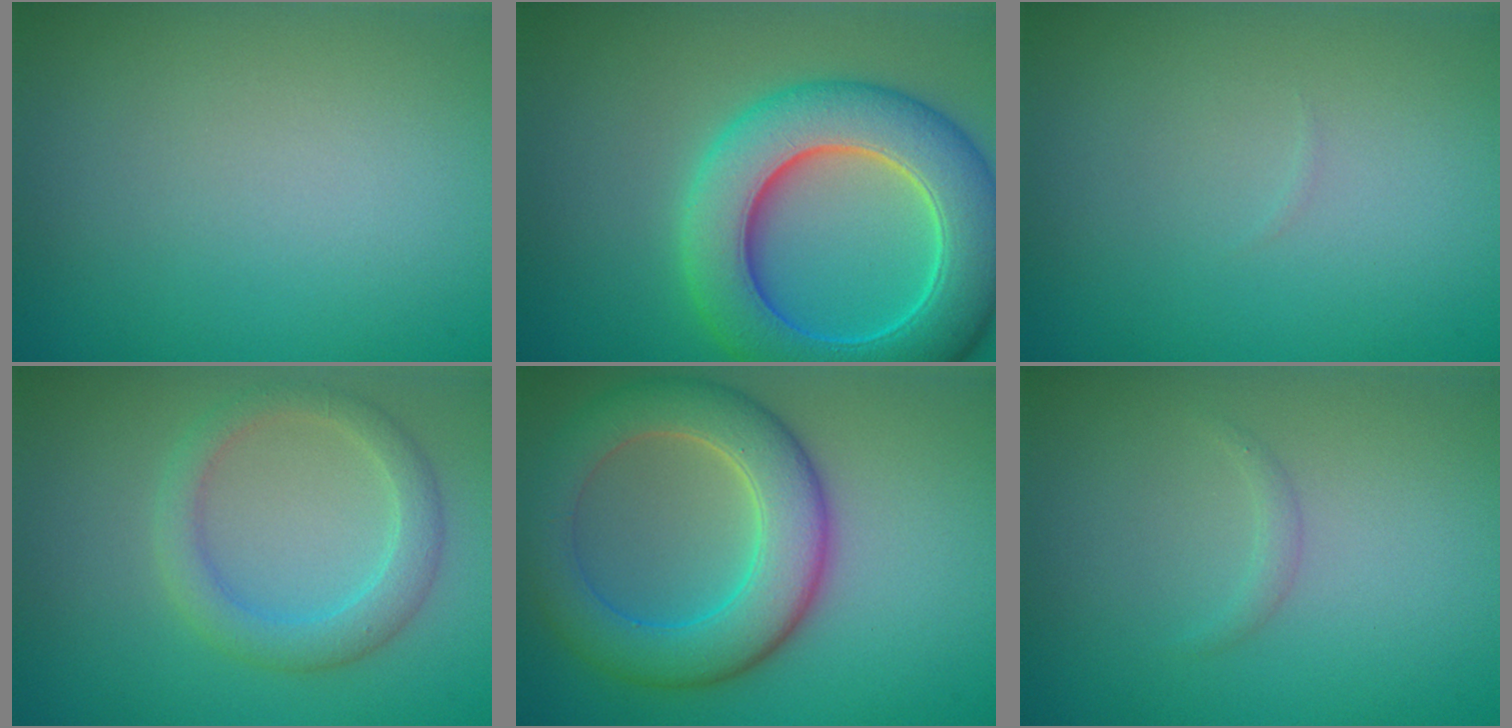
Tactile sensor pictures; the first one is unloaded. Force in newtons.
{"total": 9.5, "press": 9.5, "slide": 0.3}
{"total": 0.0}
{"total": 3.1, "press": 3.1, "slide": 0.1}
{"total": 7.3, "press": 7.3, "slide": 0.4}
{"total": 0.6, "press": 0.6, "slide": 0.0}